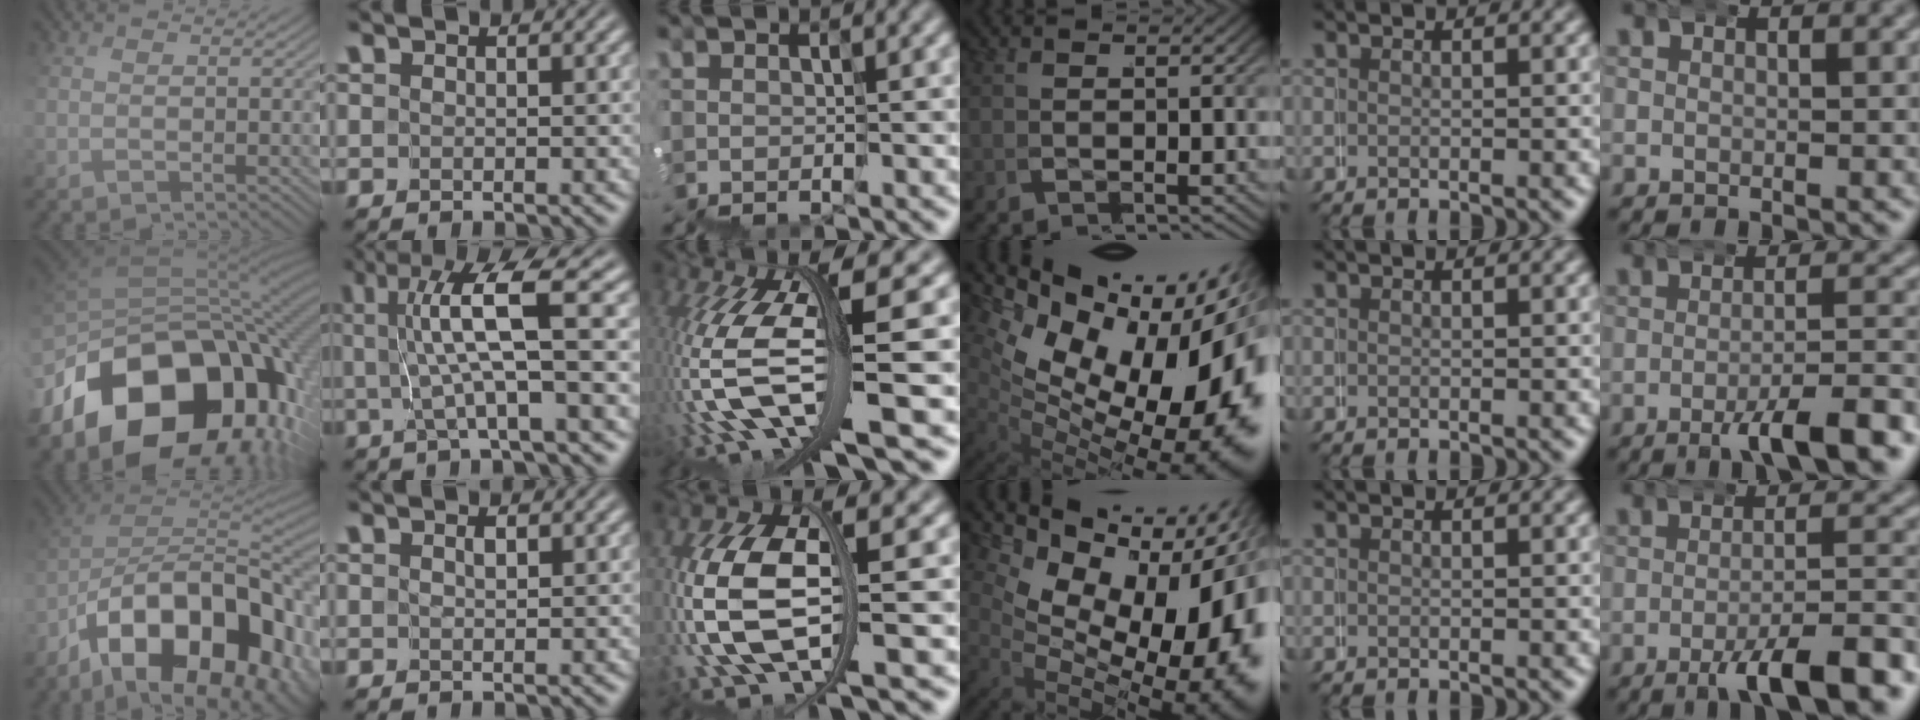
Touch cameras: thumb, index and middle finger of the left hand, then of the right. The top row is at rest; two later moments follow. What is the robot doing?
{"motion": "wrap", "object": "duck tape"}